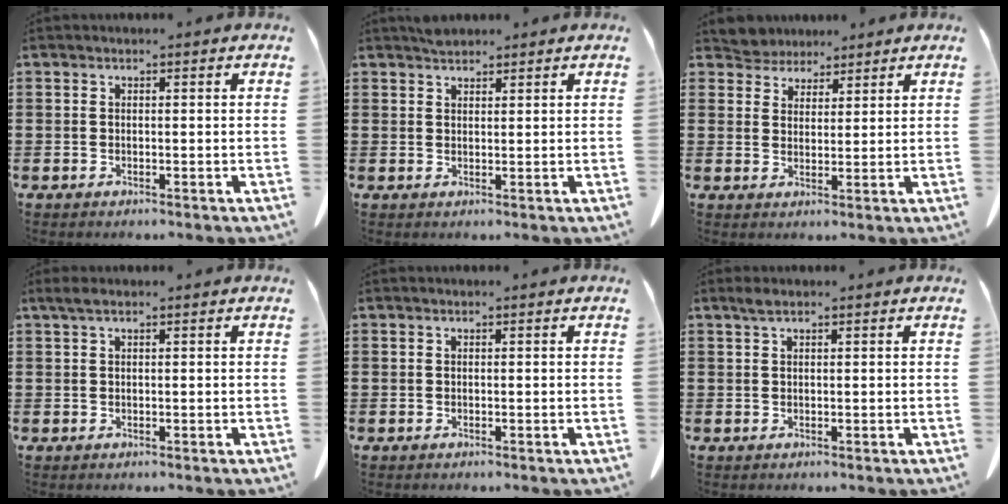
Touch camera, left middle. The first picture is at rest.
{"total": 1.6, "force": [1.5, 0.4, 0.3], "torque": [-0.011, -0.002, 0.029]}
{"total": 3.9, "force": [3.6, 1.5, -0.2], "torque": [-0.016, -0.010, 0.067]}
{"total": 1.2, "force": [0.4, 0.2, 1.1], "torque": [-0.024, 0.001, 0.009]}
{"total": 0.0}
{"total": 1.3, "force": [0.8, 0.3, 1.0], "torque": [-0.023, 0.000, 0.015]}